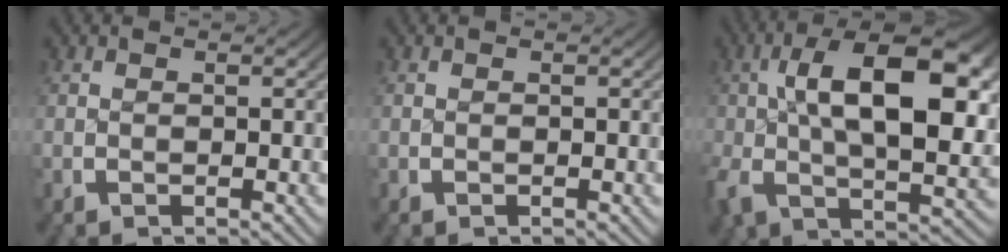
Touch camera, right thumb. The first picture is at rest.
{"total": 0.0}
{"total": 13.7, "force": [0.7, 6.8, 11.9], "torque": [-0.198, -0.015, 0.013]}